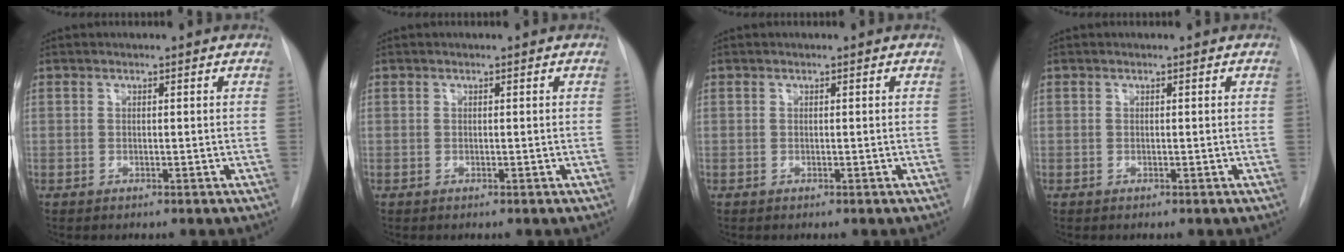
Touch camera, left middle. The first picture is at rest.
{"total": 0.0}
{"total": 0.0}
{"total": 0.0}